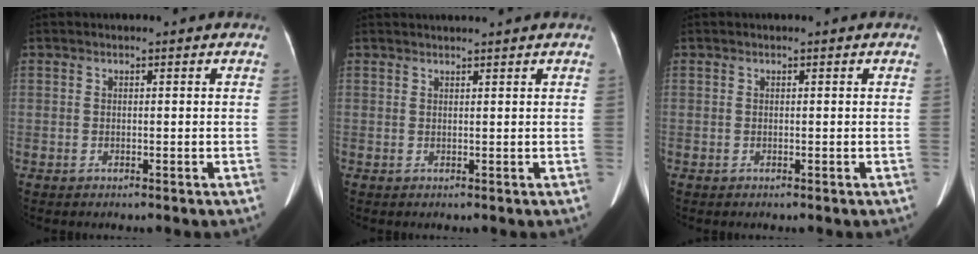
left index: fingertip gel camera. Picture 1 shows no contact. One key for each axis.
{"total": 2.9, "fx": 2.7, "fy": -0.5, "fz": 0.9, "tx": -0.009, "ty": 0.020, "tz": 0.041}
{"total": 0.0}